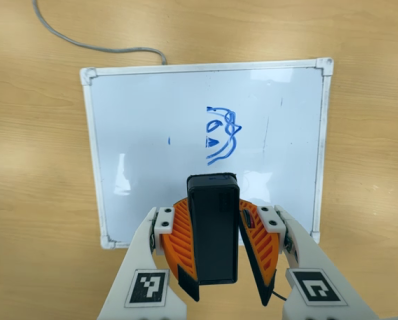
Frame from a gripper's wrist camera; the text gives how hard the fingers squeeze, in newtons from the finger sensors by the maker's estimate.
{"total": 7.9, "left": 8.9, "right": 7.0}